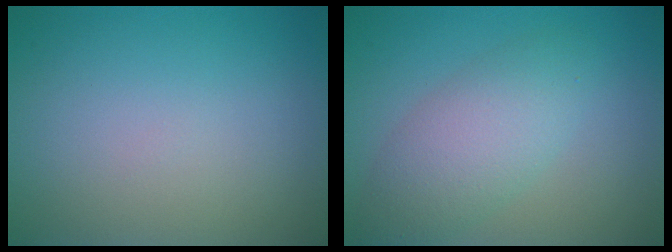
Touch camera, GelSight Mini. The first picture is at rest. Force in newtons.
{"total": 4.6, "press": 4.6, "slide": 0.0}